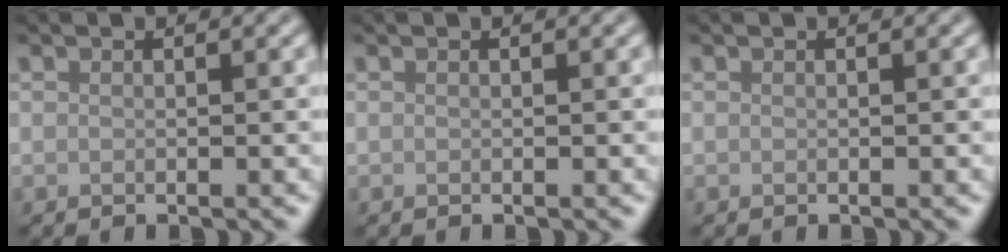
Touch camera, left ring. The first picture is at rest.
{"total": 0.0}
{"total": 0.0}